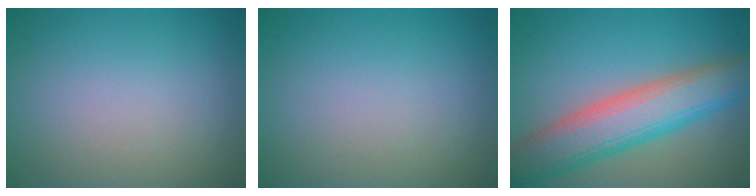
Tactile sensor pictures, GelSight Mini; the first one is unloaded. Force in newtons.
{"total": 0.0}
{"total": 8.5, "press": 8.5, "slide": 0.3}